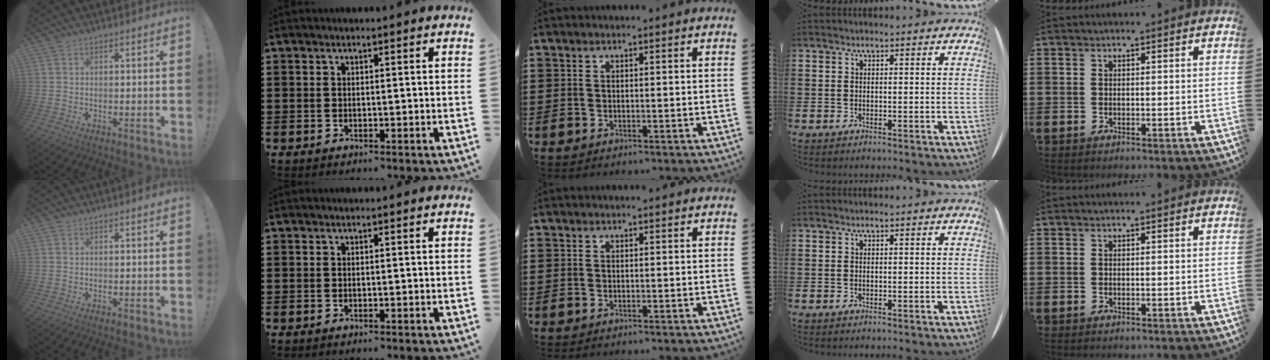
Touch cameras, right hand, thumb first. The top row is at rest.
{}